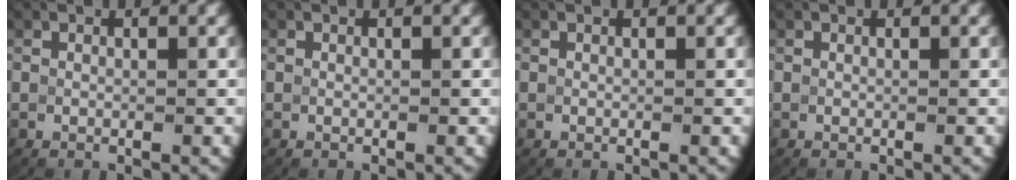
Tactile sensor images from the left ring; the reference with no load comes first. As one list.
[{"total": 0.0}, {"total": 0.0}, {"total": 0.0}]